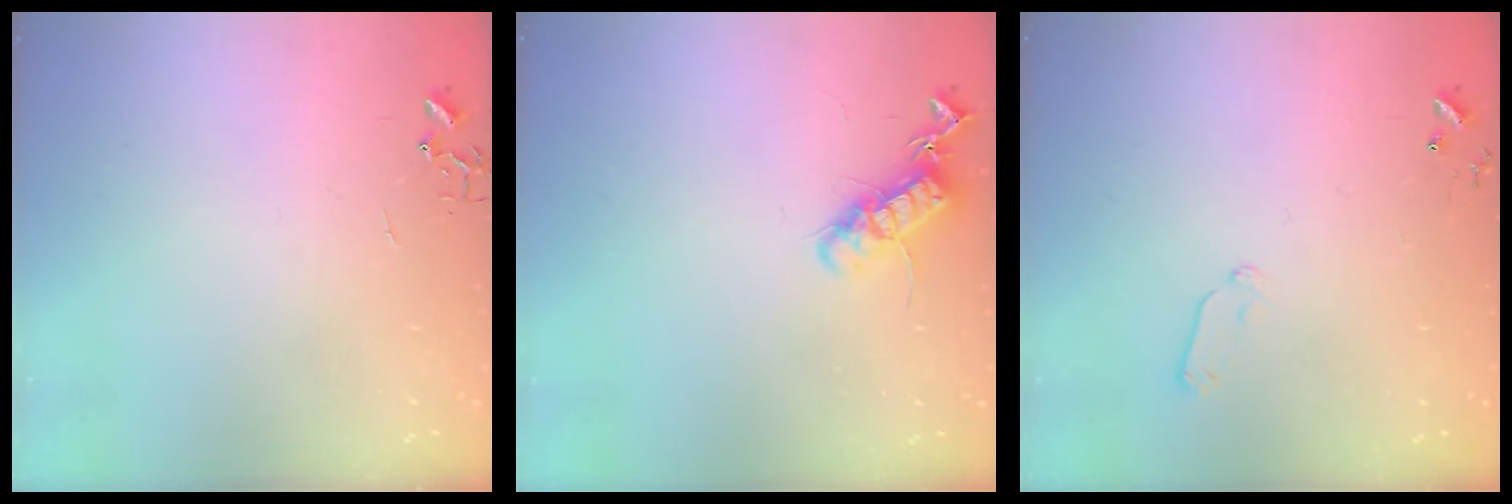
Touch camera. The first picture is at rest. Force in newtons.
{"total": 12.9, "press": 12.9, "slide": 0.3}
{"total": 6.0, "press": 5.9, "slide": 1.0}